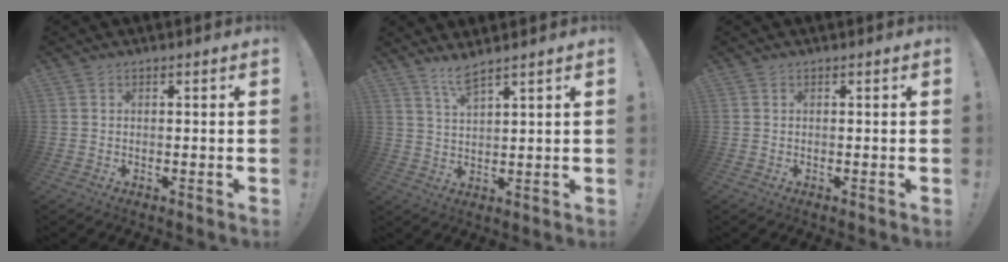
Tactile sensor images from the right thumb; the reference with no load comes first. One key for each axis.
{"total": 5.1, "fx": 4.1, "fy": 0.4, "fz": 3.1, "tx": -0.068, "ty": -0.018, "tz": 0.072}
{"total": 0.0}